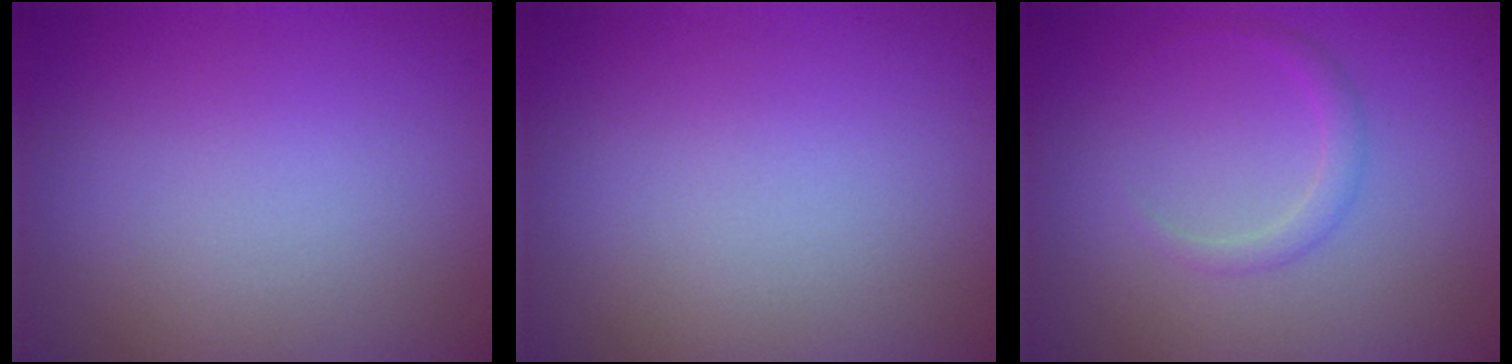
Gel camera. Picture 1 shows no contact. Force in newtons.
{"total": 0.0}
{"total": 1.2, "press": 1.2, "slide": 0.1}